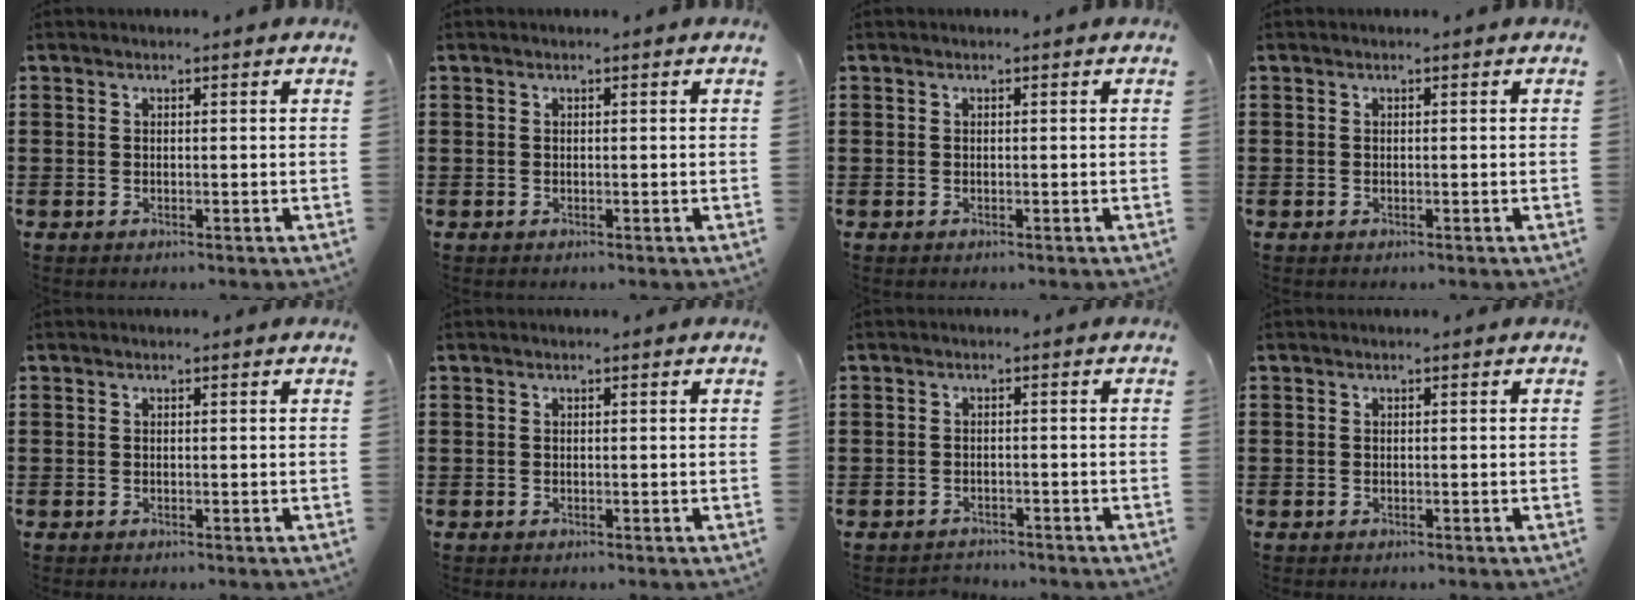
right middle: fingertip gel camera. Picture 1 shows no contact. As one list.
[{"total": 0.0}, {"total": 0.0}, {"total": 0.0}, {"total": 0.0}, {"total": 0.0}, {"total": 1.6, "force": [-1.5, 0.4, -0.2], "torque": [-0.001, -0.001, -0.034]}, {"total": 0.0}]